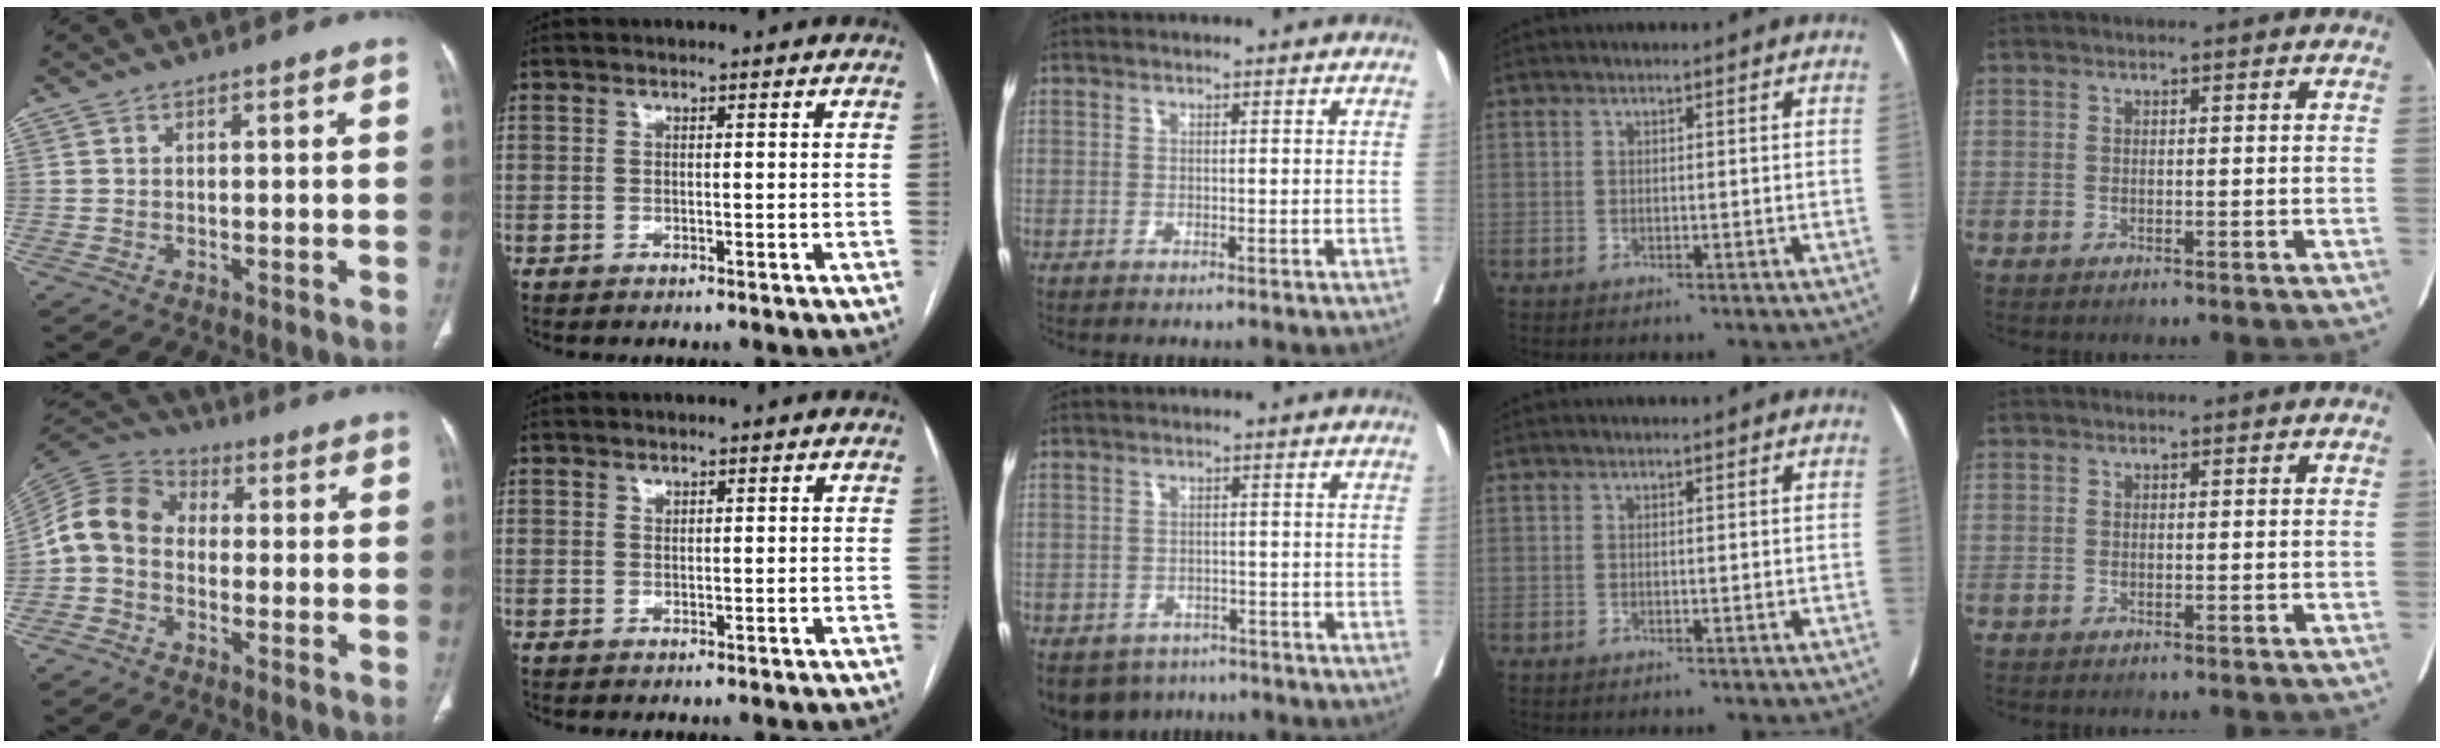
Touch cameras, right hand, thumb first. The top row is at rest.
{"thumb": {"total": 9.0, "force": [-1.1, 7.1, 5.4], "torque": [-0.099, 0.030, -0.039]}, "index": {"total": 0.5, "force": [0.4, 0.3, 0.2], "torque": [-0.002, -0.002, 0.005]}, "middle": {"total": 8.0, "force": [-5.4, 5.7, 1.8], "torque": [-0.038, -0.007, -0.074]}}